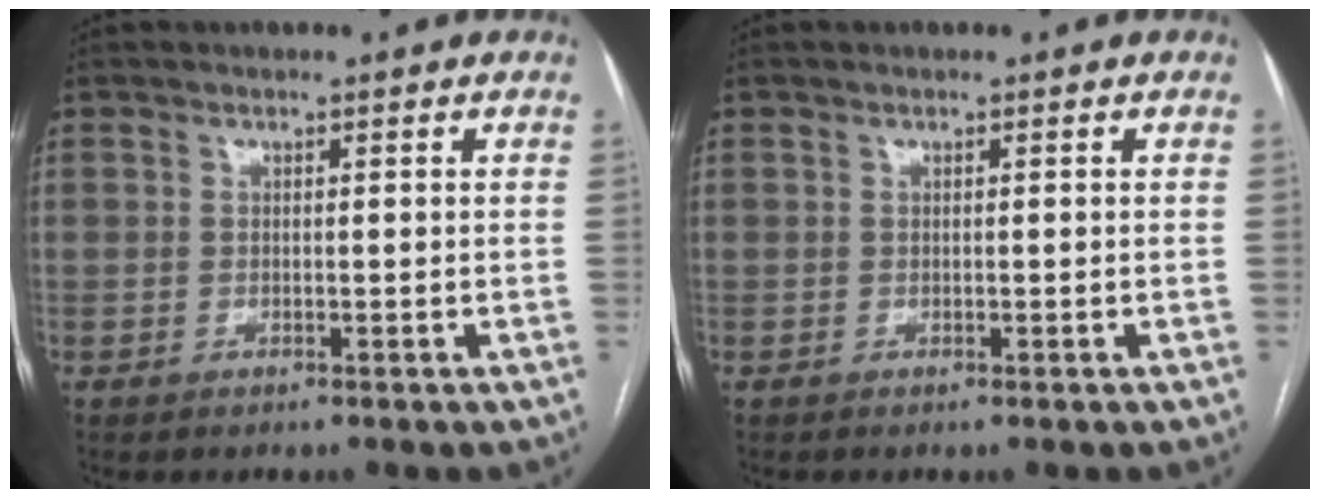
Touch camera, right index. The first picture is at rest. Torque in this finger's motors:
{"motor_torque": [-0.02, -0.05, 0.04, 0.01]}